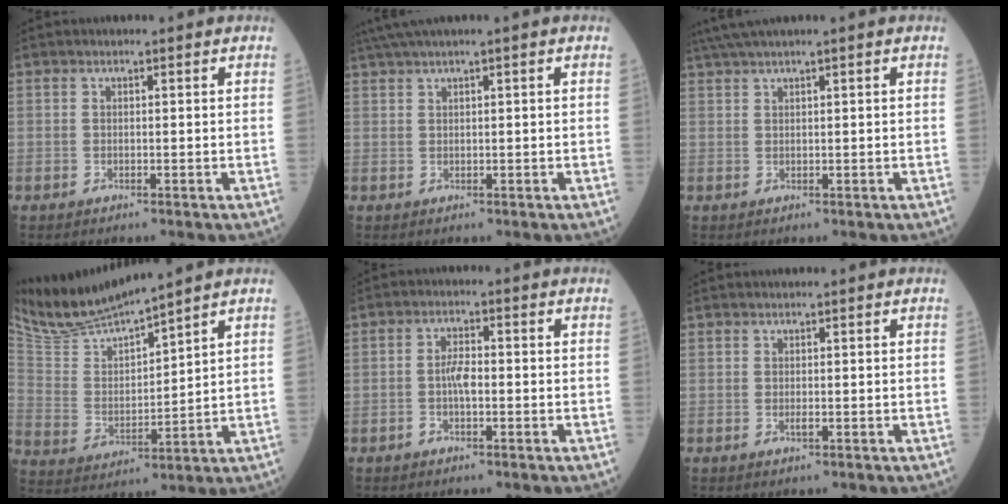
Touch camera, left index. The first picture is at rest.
{"total": 3.0, "force": [2.0, -0.6, 2.2], "torque": [-0.052, 0.019, 0.047]}
{"total": 3.1, "force": [2.3, -0.7, 1.9], "torque": [-0.047, 0.018, 0.052]}
{"total": 11.0, "force": [10.4, -0.7, 3.4], "torque": [-0.087, 0.002, 0.216]}
{"total": 2.9, "force": [-0.8, 0.9, 2.6], "torque": [-0.054, 0.001, -0.016]}
{"total": 0.5, "force": [0.1, 0.1, 0.5], "torque": [-0.012, 0.001, 0.002]}